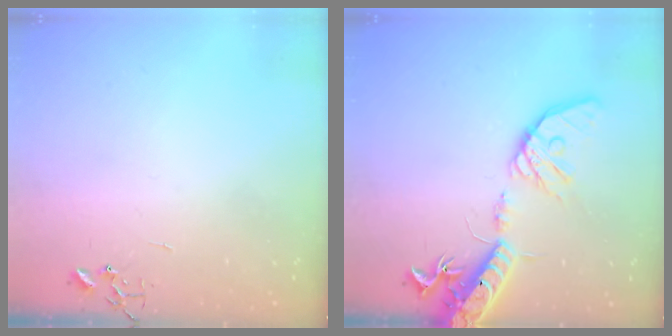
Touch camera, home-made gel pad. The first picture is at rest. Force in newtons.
{"total": 19.4, "press": 19.1, "slide": 3.3}